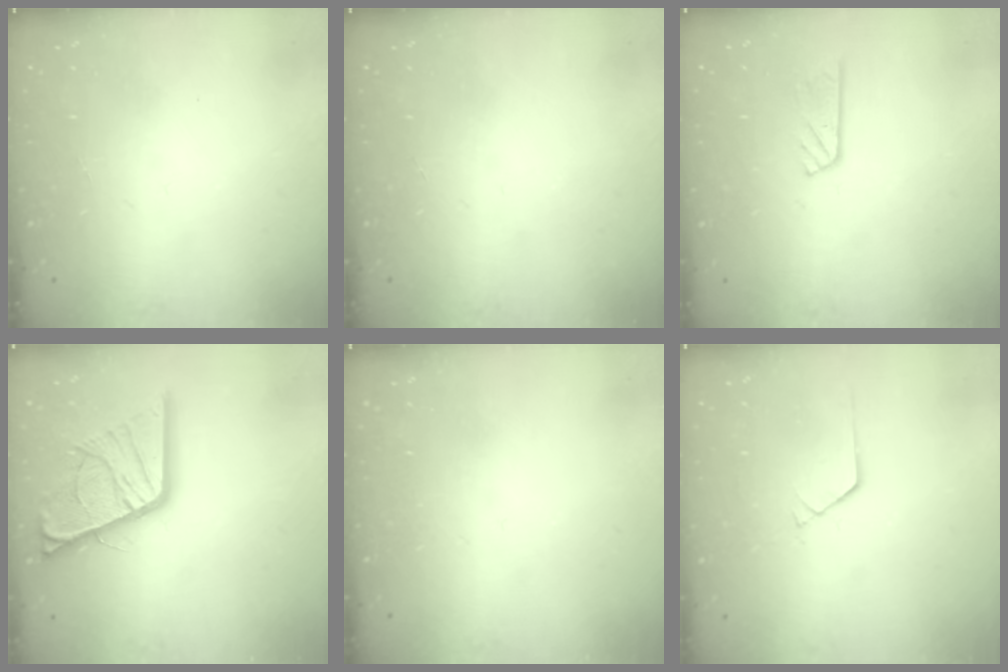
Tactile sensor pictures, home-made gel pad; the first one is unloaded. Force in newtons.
{"total": 0.0}
{"total": 4.5, "press": 4.5, "slide": 0.2}
{"total": 18.4, "press": 18.3, "slide": 2.0}
{"total": 0.0}
{"total": 0.7, "press": 0.6, "slide": 0.1}